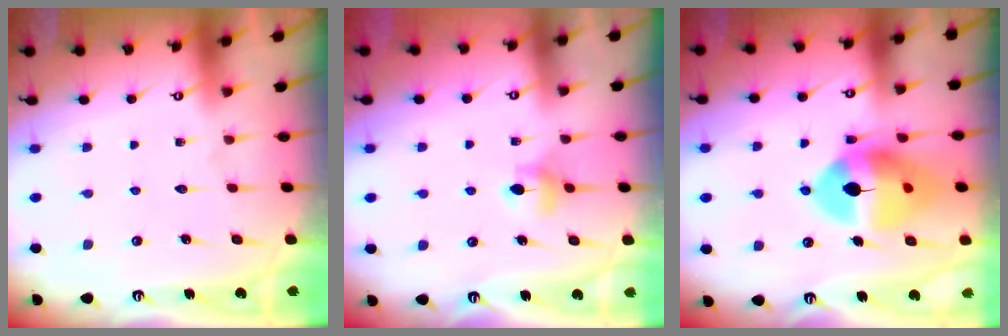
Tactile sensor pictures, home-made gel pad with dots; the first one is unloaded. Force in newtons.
{"total": 5.3, "press": 5.3, "slide": 0.7}
{"total": 15.7, "press": 15.6, "slide": 2.0}